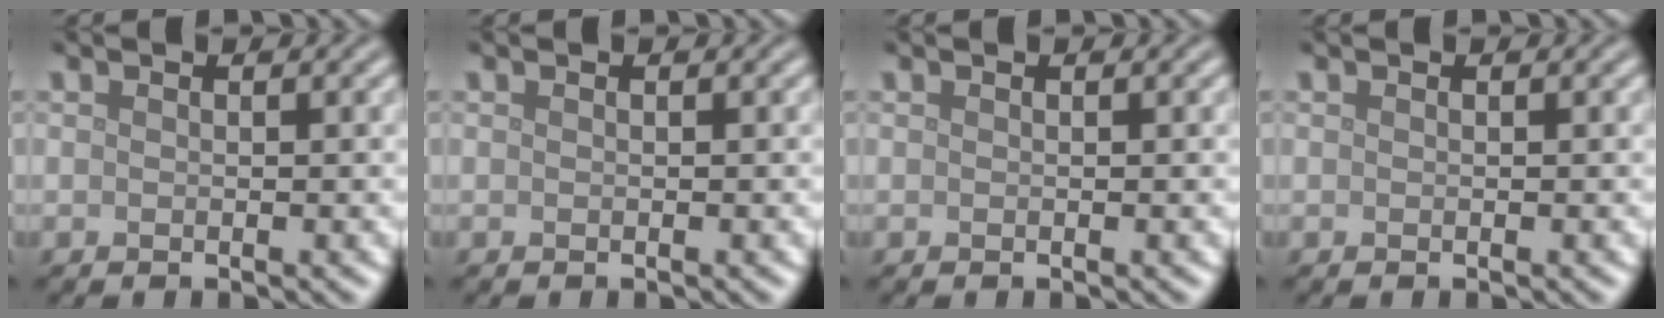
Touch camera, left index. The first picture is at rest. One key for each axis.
{"total": 0.0}
{"total": 0.0}
{"total": 0.0}